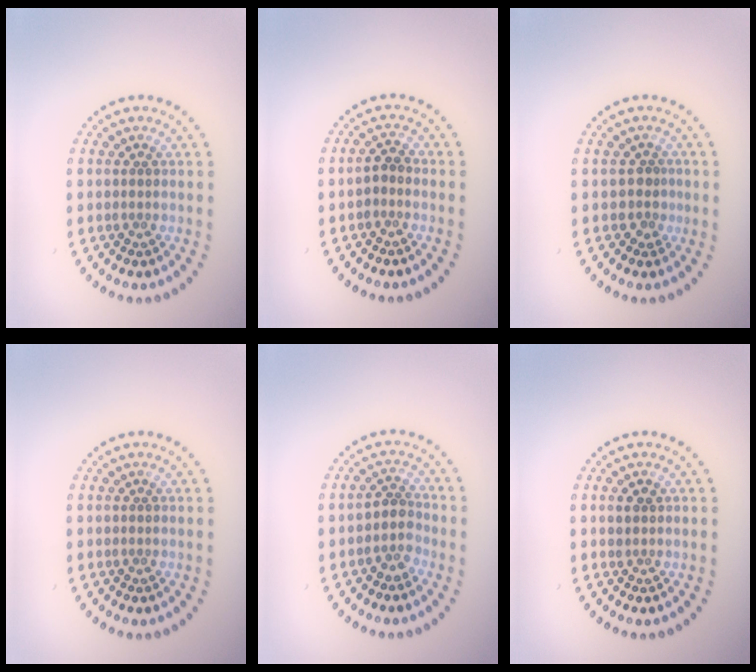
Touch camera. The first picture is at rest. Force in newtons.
{"total": 1.3, "press": 1.2, "slide": 0.6}
{"total": 1.6, "press": 1.2, "slide": 1.1}
{"total": 0.0}
{"total": 2.1, "press": 1.7, "slide": 1.3}
{"total": 1.0, "press": 1.0, "slide": 0.4}